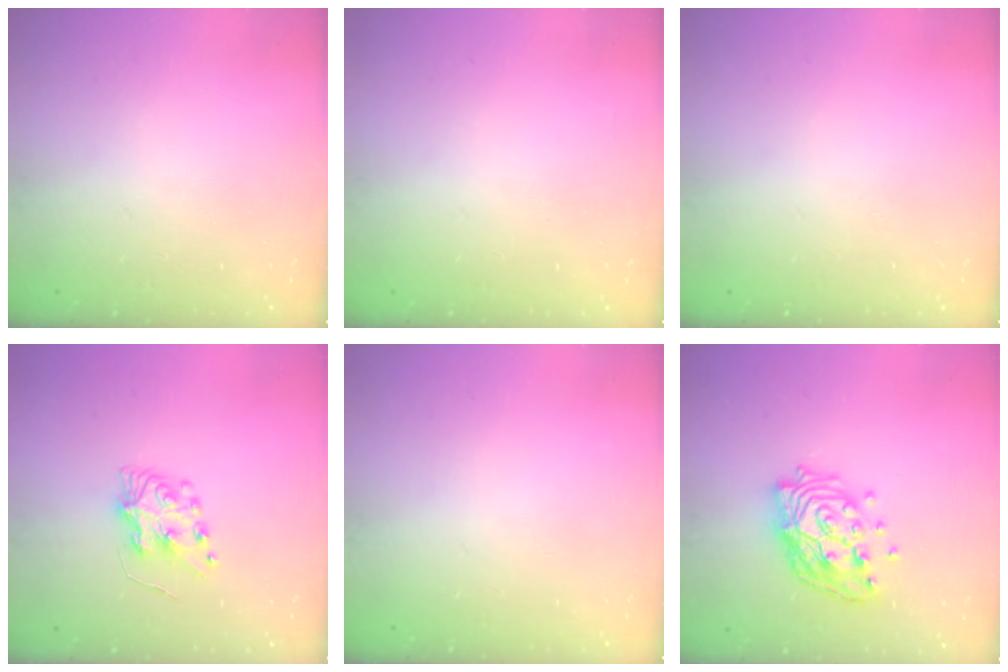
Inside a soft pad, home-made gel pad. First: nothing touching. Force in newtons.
{"total": 0.0}
{"total": 0.0}
{"total": 7.8, "press": 7.8, "slide": 0.7}
{"total": 0.0}
{"total": 17.6, "press": 17.0, "slide": 4.2}